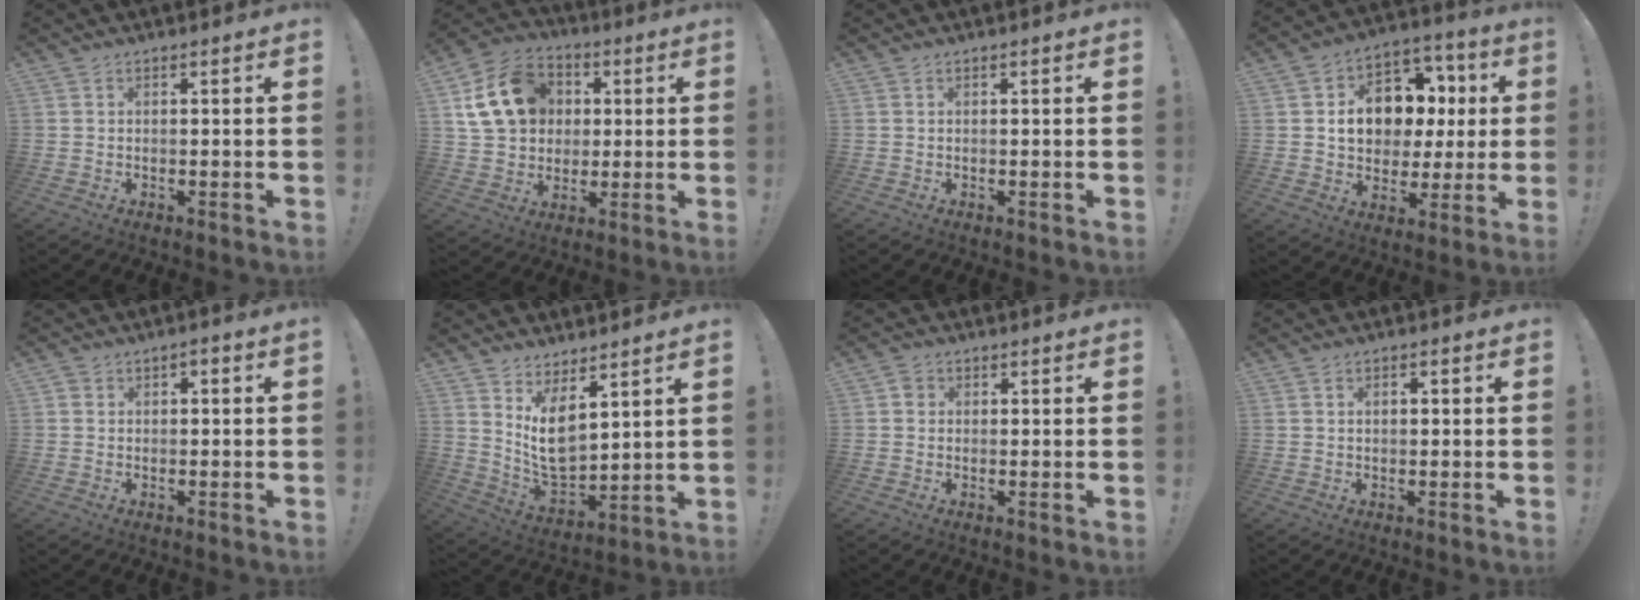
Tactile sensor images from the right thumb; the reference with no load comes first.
{"total": 17.4, "force": [4.8, 14.0, 9.1], "torque": [-0.135, 0.000, 0.101]}
{"total": 0.0}
{"total": 13.6, "force": [2.5, 10.8, 8.0], "torque": [-0.115, -0.006, 0.058]}
{"total": 1.7, "force": [-1.0, 1.2, 0.7], "torque": [-0.010, 0.010, -0.019]}
{"total": 11.2, "force": [5.9, 6.3, 7.1], "torque": [-0.125, -0.057, 0.117]}
{"total": 2.1, "force": [0.3, 1.9, 0.9], "torque": [-0.009, 0.003, 0.005]}
{"total": 1.3, "force": [0.0, 0.8, 1.0], "torque": [-0.015, 0.002, -0.002]}